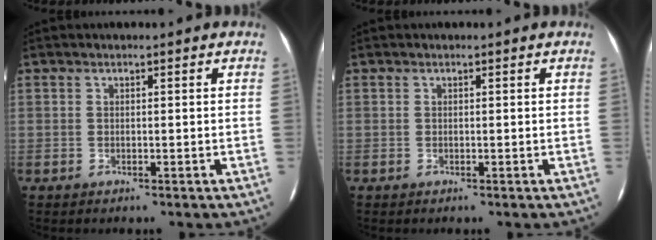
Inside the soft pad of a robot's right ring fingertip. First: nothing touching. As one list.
[{"total": 0.0}]